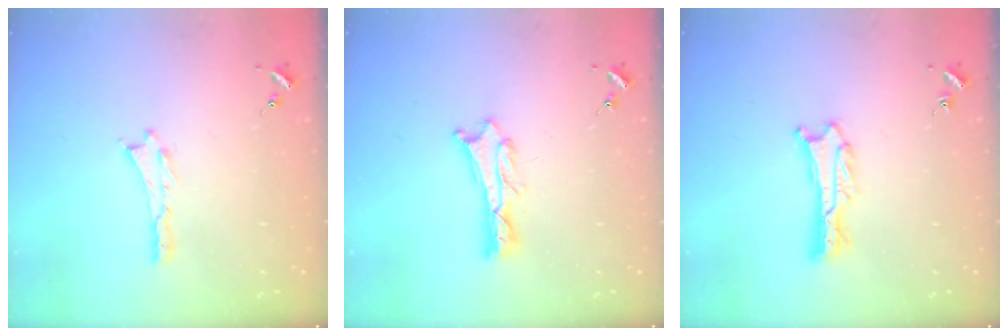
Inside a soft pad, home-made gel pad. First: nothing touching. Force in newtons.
{"total": 1.2, "press": 1.2, "slide": 0.2}
{"total": 1.1, "press": 1.1, "slide": 0.2}